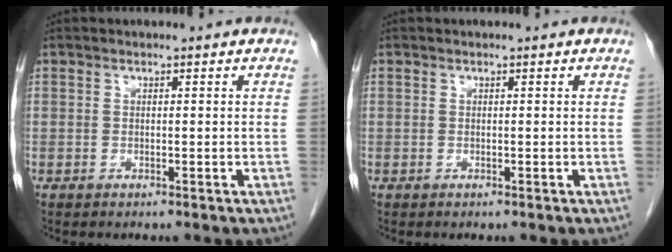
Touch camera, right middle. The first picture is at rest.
{"total": 0.0}